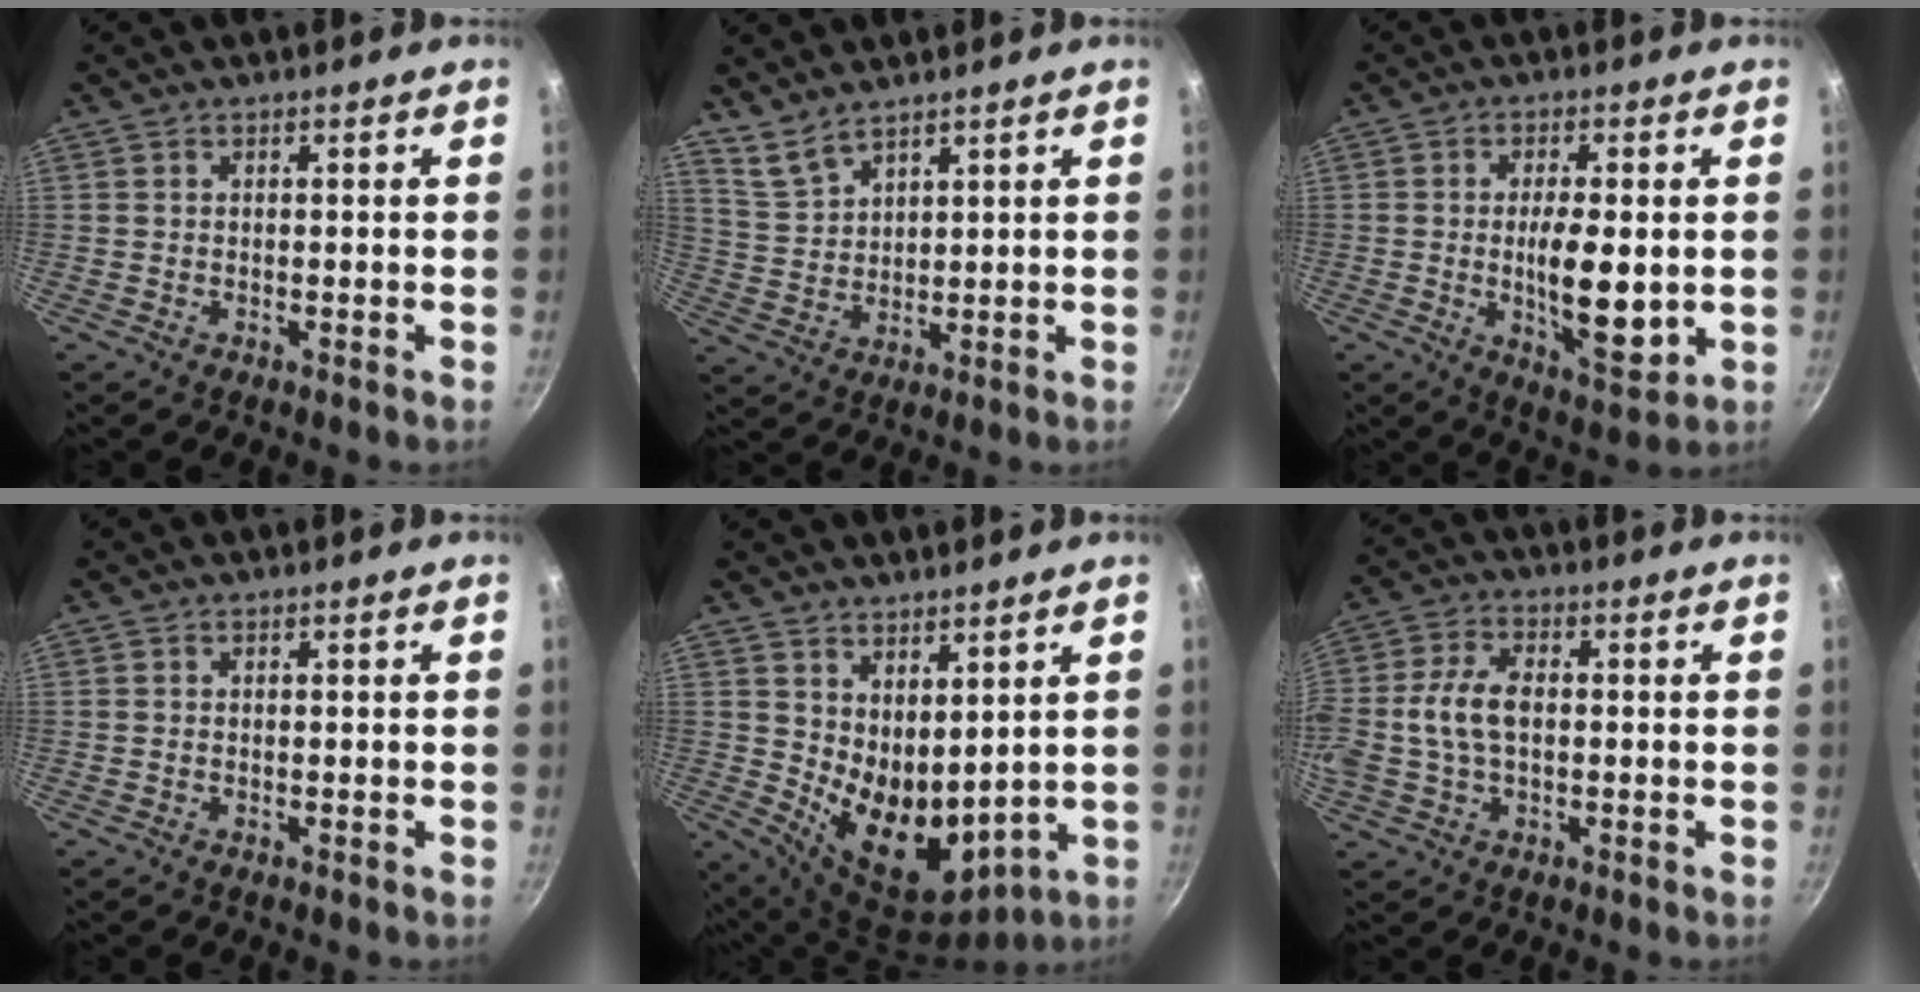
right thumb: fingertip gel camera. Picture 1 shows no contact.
{"total": 5.5, "force": [4.7, 1.9, 1.9], "torque": [-0.036, -0.022, 0.107]}
{"total": 11.4, "force": [-0.7, 4.3, 10.5], "torque": [-0.167, -0.015, -0.004]}
{"total": 0.0}
{"total": 12.3, "force": [4.0, 7.1, 9.2], "torque": [-0.113, -0.051, 0.093]}
{"total": 9.8, "force": [-0.2, 6.1, 7.6], "torque": [-0.151, 0.021, -0.014]}